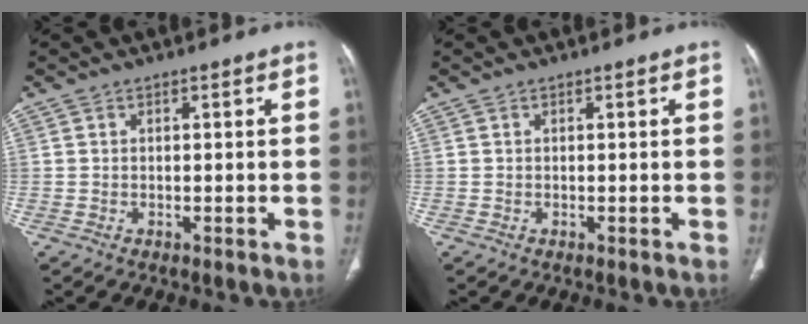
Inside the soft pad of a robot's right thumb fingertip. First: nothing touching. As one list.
[{"total": 0.0}]